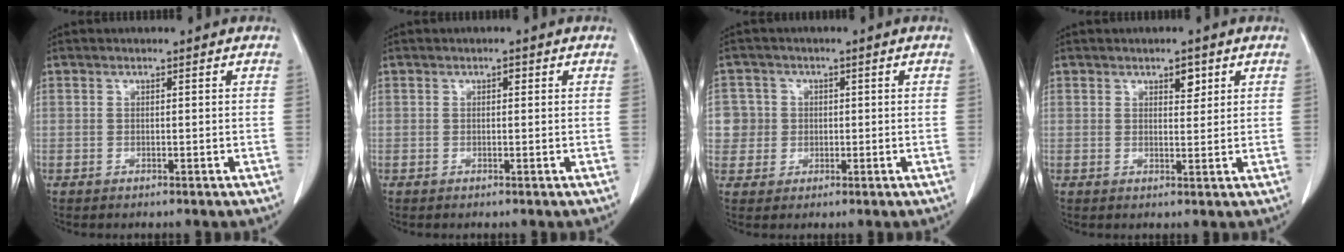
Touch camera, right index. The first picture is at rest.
{"total": 0.6, "force": [0.2, 0.4, 0.5], "torque": [-0.007, 0.002, 0.002]}
{"total": 4.9, "force": [0.5, 4.8, 0.0], "torque": [0.011, 0.013, 0.011]}
{"total": 2.3, "force": [1.3, 1.0, 1.5], "torque": [-0.020, -0.004, 0.021]}